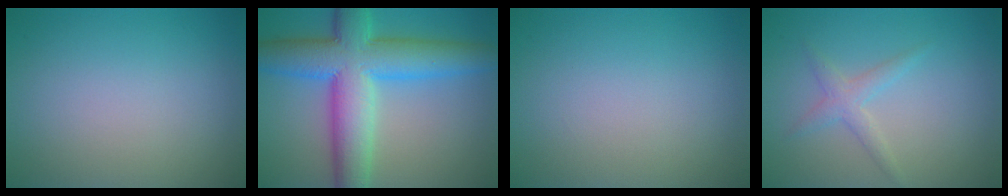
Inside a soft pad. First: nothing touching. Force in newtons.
{"total": 10.7, "press": 10.7, "slide": 0.1}
{"total": 0.0}
{"total": 1.9, "press": 1.9, "slide": 0.0}